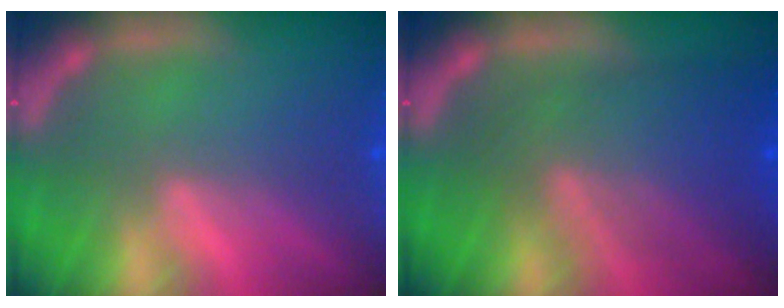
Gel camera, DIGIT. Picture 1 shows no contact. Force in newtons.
{"total": 8.1}